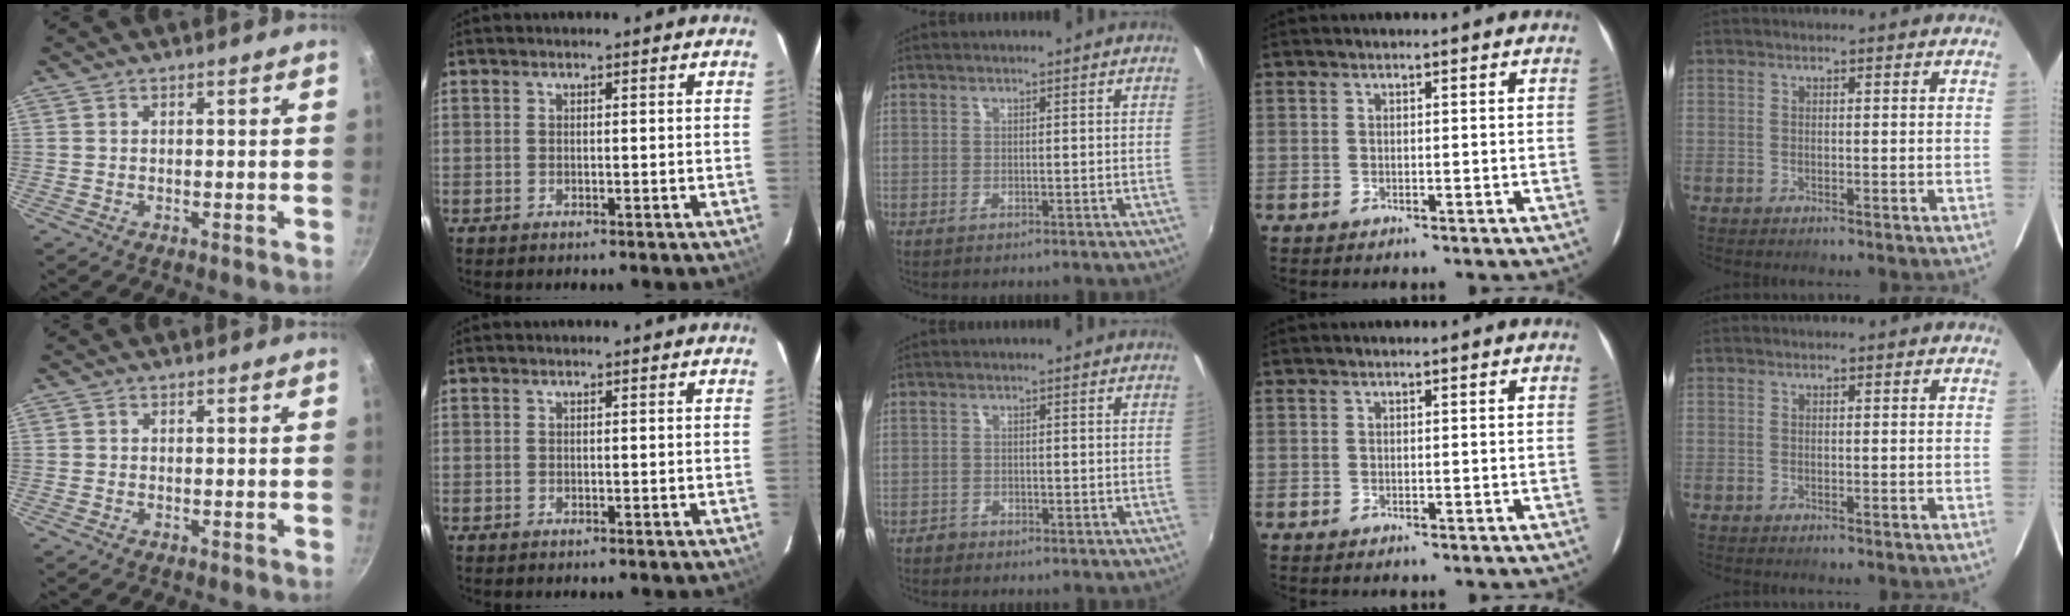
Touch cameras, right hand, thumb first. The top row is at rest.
{"middle": {"total": 0.9, "force": [-0.8, 0.4, 0.0], "torque": [-0.001, -0.002, -0.017]}}